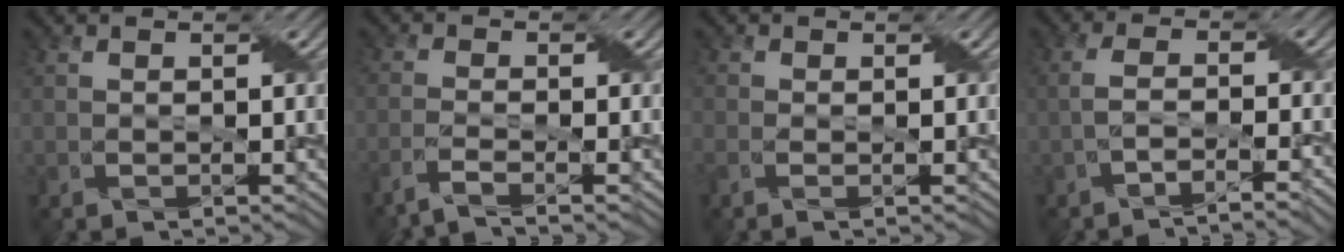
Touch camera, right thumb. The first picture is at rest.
{"total": 3.5, "force": [-2.5, 0.5, 2.3], "torque": [-0.035, 0.003, -0.064]}
{"total": 1.2, "force": [-0.4, 0.3, 1.0], "torque": [-0.018, 0.000, -0.012]}
{"total": 5.5, "force": [-3.2, 1.1, 4.4], "torque": [-0.069, 0.005, -0.062]}